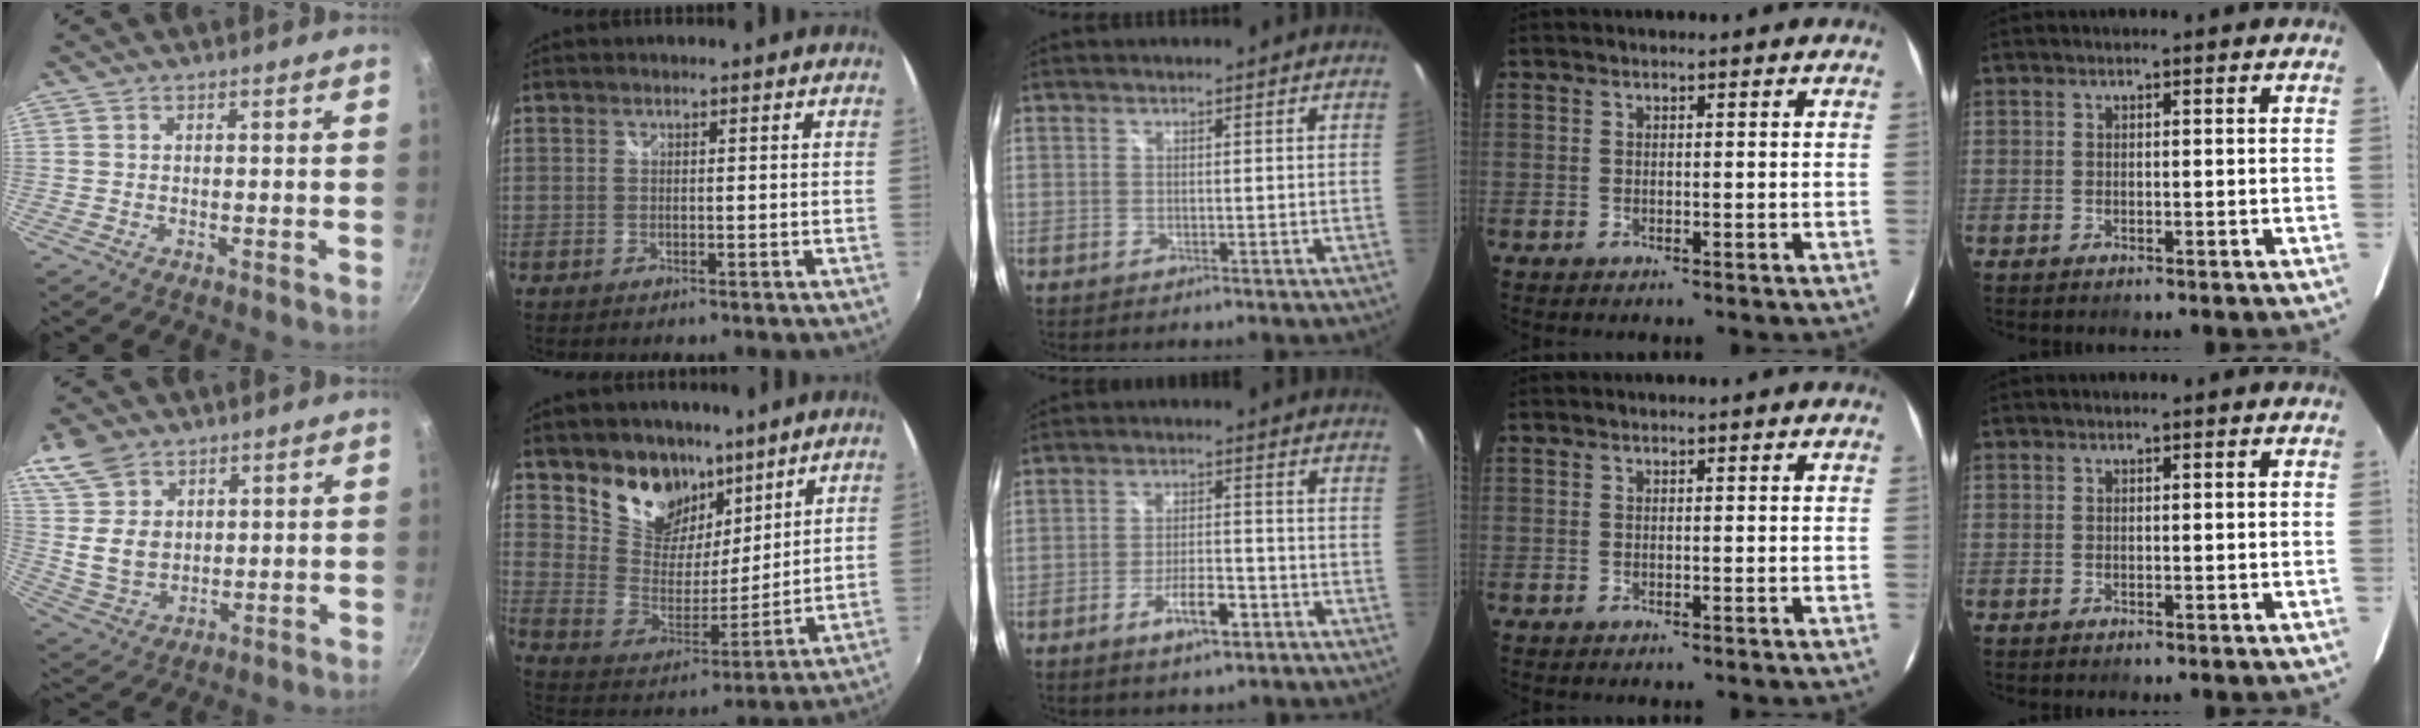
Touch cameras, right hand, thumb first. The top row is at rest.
{"thumb": {"total": 10.9, "force": [5.5, 7.7, 5.4], "torque": [-0.081, -0.025, 0.117]}, "index": {"total": 14.4, "force": [9.7, 9.2, 5.3], "torque": [-0.117, 0.001, 0.183]}, "middle": {"total": 6.4, "force": [-3.9, 2.3, 4.5], "torque": [-0.088, 0.000, -0.058]}}